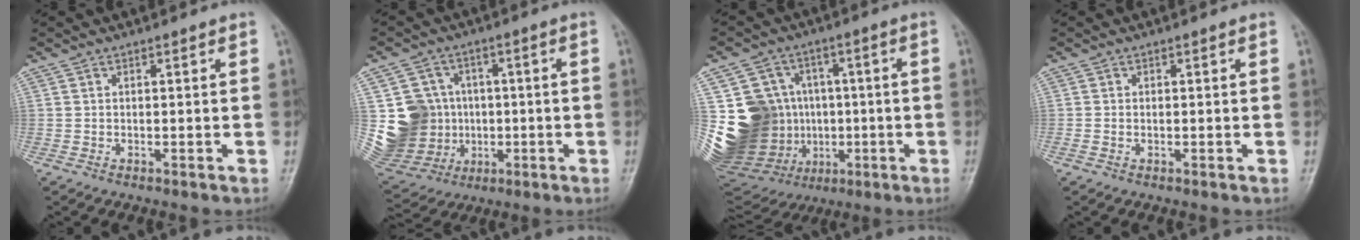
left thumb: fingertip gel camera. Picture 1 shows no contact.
{"total": 15.5, "force": [0.5, 14.3, 5.9], "torque": [-0.094, 0.019, 0.034]}
{"total": 23.0, "force": [-0.1, 19.8, 11.7], "torque": [-0.218, 0.030, 0.032]}
{"total": 0.9, "force": [-0.1, 0.5, 0.7], "torque": [-0.022, 0.010, 0.003]}